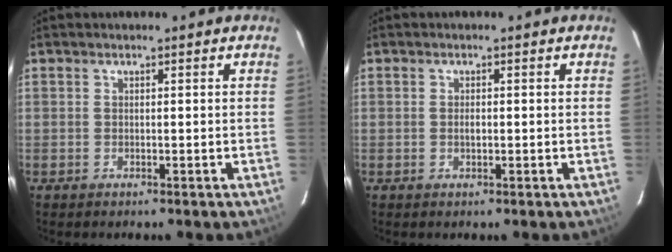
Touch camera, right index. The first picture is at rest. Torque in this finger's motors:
{"motor_torque": [0.22, 0.00, 0.02, 0.00]}